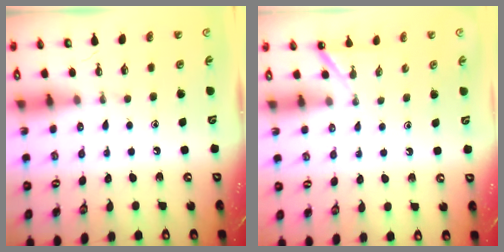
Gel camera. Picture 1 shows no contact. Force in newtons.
{"total": 2.3, "press": 2.3, "slide": 0.2}